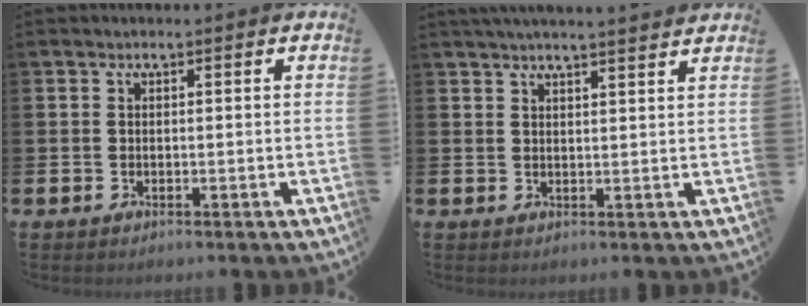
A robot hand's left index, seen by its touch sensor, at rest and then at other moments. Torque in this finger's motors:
{"motor_torque": [0.87, -1.27, 0.25, 0.16]}